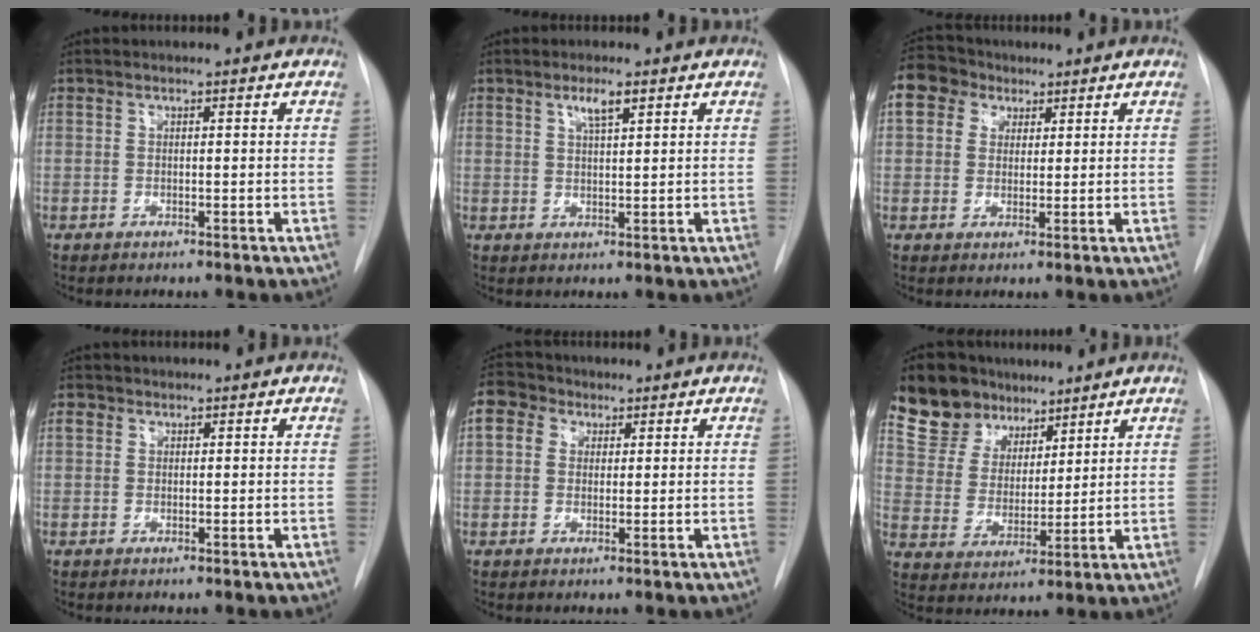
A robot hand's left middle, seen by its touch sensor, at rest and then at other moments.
{"total": 2.9, "force": [1.7, 0.4, 2.3], "torque": [-0.042, 0.001, 0.030]}
{"total": 13.8, "force": [6.6, 10.9, 5.2], "torque": [-0.156, 0.064, 0.125]}
{"total": 1.4, "force": [0.6, 1.2, 0.4], "torque": [-0.005, 0.010, 0.007]}
{"total": 6.8, "force": [2.5, 5.7, 2.8], "torque": [-0.067, 0.032, 0.046]}
{"total": 11.3, "force": [8.3, 7.0, 2.8], "torque": [-0.054, 0.031, 0.156]}